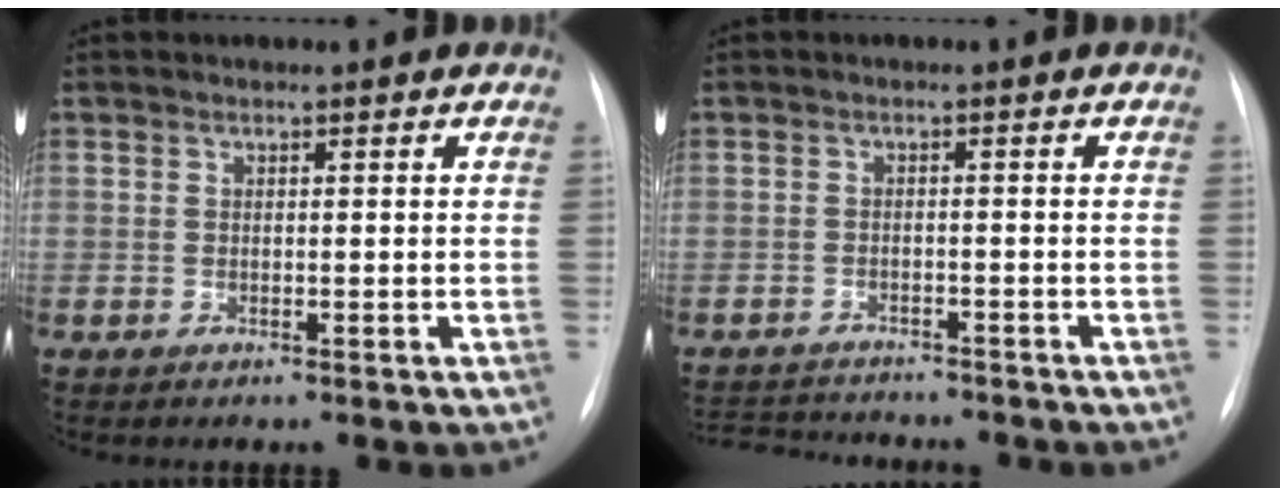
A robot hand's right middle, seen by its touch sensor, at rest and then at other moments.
{"total": 9.4, "force": [-8.8, 2.1, 2.6], "torque": [-0.049, 0.003, -0.120]}